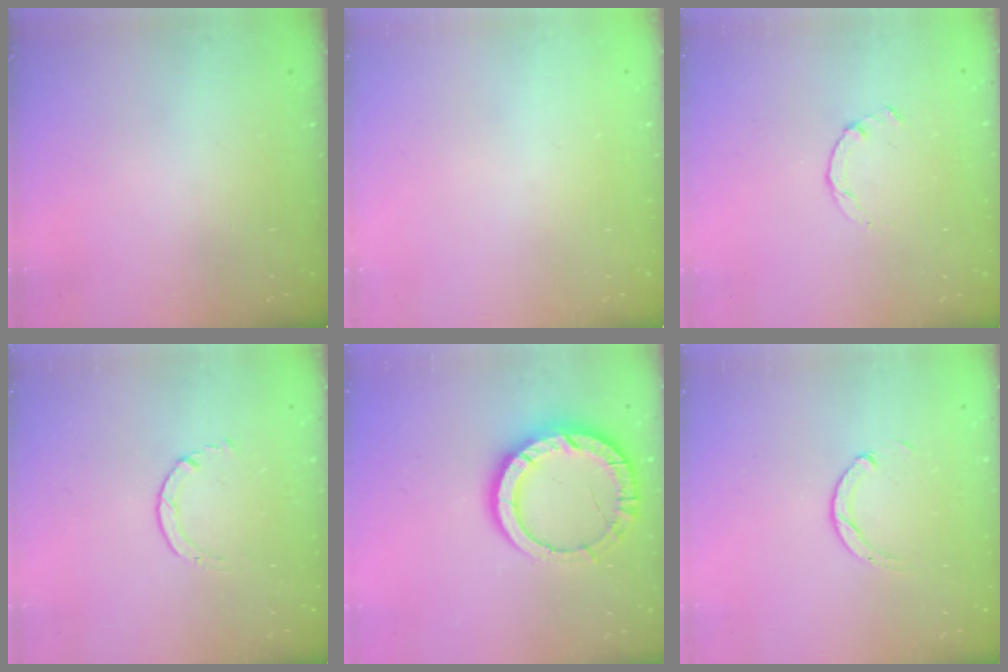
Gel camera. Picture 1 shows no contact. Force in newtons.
{"total": 0.0}
{"total": 0.9, "press": 0.9, "slide": 0.3}
{"total": 1.7, "press": 1.6, "slide": 0.2}
{"total": 12.0, "press": 11.9, "slide": 1.0}
{"total": 2.9, "press": 2.9, "slide": 0.4}